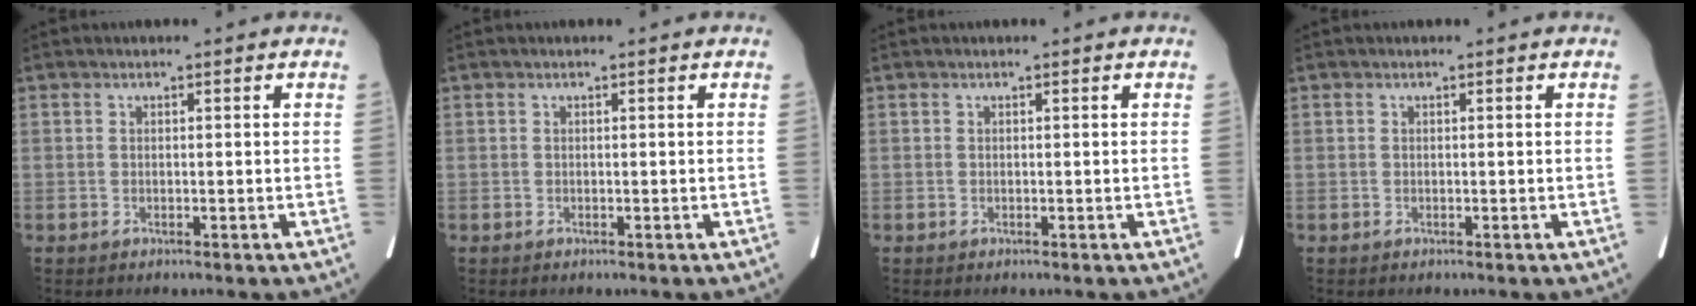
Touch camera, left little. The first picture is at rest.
{"total": 0.0}
{"total": 0.0}
{"total": 0.0}